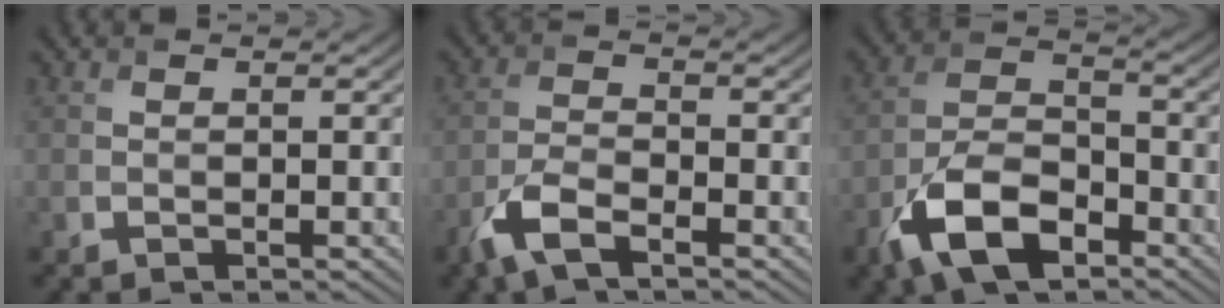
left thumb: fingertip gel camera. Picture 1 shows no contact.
{"total": 5.0, "force": [-3.3, 1.7, 3.3], "torque": [-0.081, -0.007, -0.078]}
{"total": 9.9, "force": [-5.7, 4.9, 6.4], "torque": [-0.132, -0.004, -0.123]}